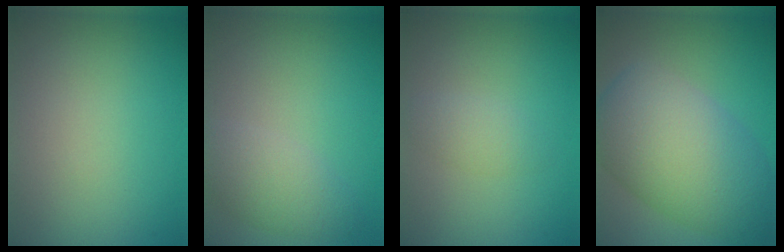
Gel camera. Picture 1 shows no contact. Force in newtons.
{"total": 3.1, "press": 3.1, "slide": 0.1}
{"total": 1.4, "press": 1.4, "slide": 0.0}
{"total": 9.9, "press": 9.9, "slide": 0.4}